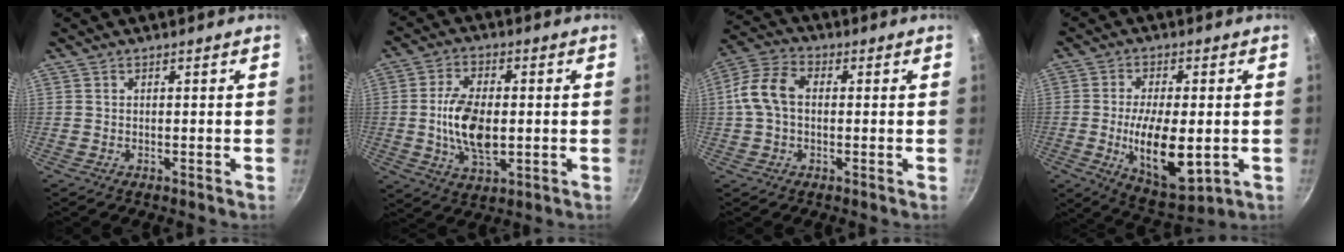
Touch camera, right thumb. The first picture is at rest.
{"total": 11.7, "force": [-0.6, 6.2, 9.9], "torque": [-0.179, 0.000, -0.008]}
{"total": 8.9, "force": [0.5, 5.9, 6.6], "torque": [-0.138, 0.028, 0.002]}
{"total": 14.3, "force": [-2.3, 6.3, 12.6], "torque": [-0.204, -0.013, -0.026]}